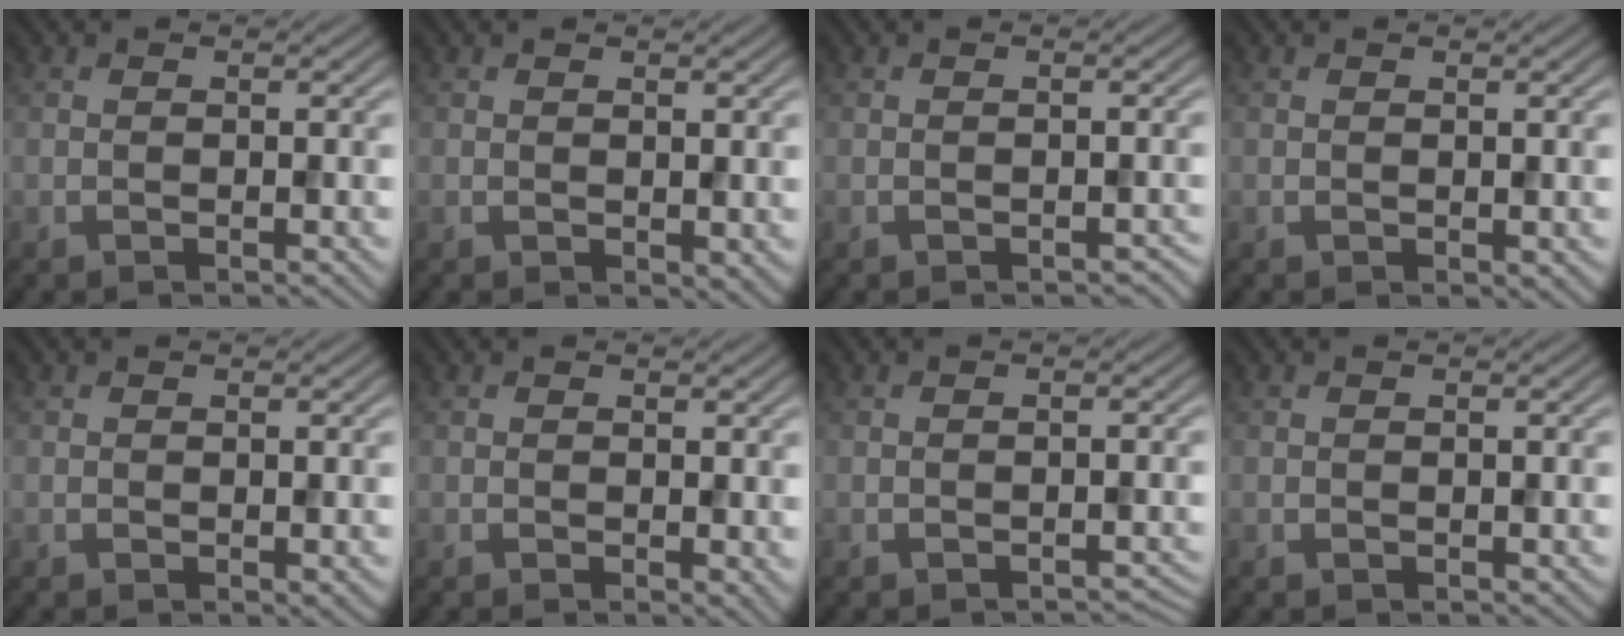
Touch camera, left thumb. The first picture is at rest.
{"total": 1.1, "force": [0.3, 0.7, 0.8], "torque": [-0.010, -0.004, 0.011]}
{"total": 0.7, "force": [-0.6, 0.3, 0.4], "torque": [-0.005, -0.004, -0.006]}
{"total": 0.5, "force": [0.1, 0.4, 0.4], "torque": [-0.002, -0.002, 0.002]}
{"total": 0.7, "force": [0.0, 0.4, 0.6], "torque": [-0.005, -0.004, 0.002]}
{"total": 1.4, "force": [0.1, 0.9, 1.1], "torque": [-0.014, -0.006, 0.004]}
{"total": 0.9, "force": [-0.7, 0.3, 0.5], "torque": [-0.006, -0.004, -0.009]}
{"total": 0.0}